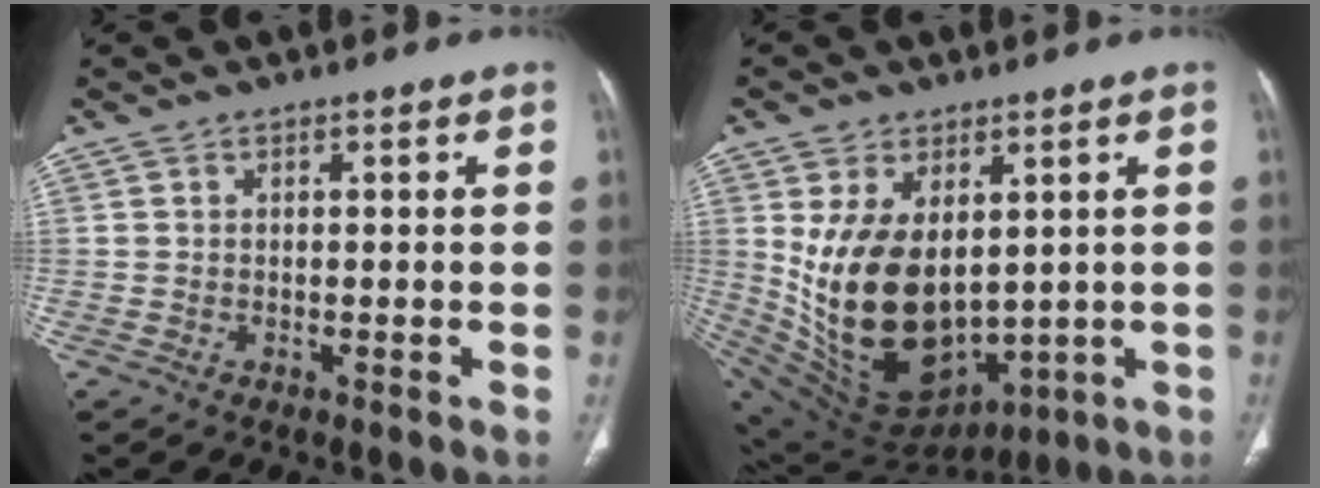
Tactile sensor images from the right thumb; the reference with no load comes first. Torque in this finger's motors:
{"motor_torque": [-0.46, 2.19, 2.10, 0.59, 0.61]}